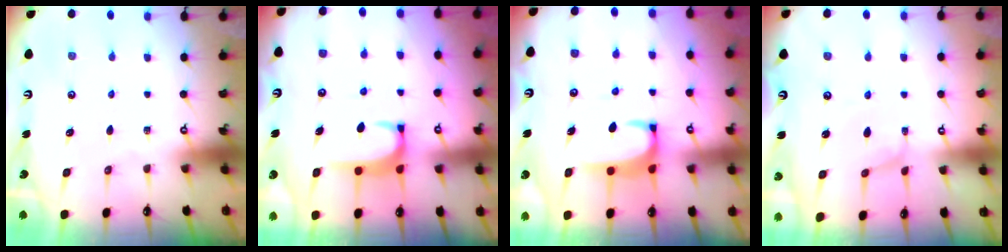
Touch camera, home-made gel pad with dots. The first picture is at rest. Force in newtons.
{"total": 2.0, "press": 1.9, "slide": 0.6}
{"total": 2.0, "press": 2.0, "slide": 0.3}
{"total": 0.7, "press": 0.5, "slide": 0.4}